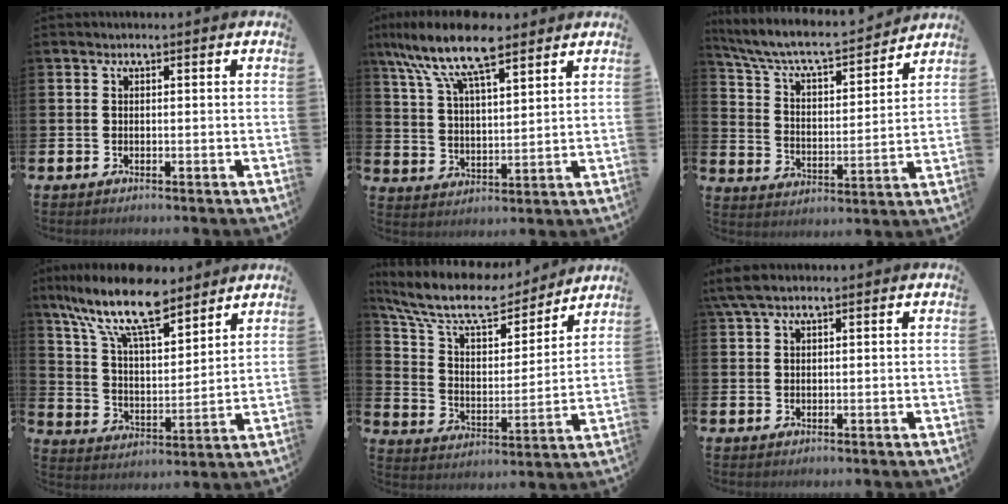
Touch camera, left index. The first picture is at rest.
{"total": 11.5, "force": [9.1, 3.3, 6.2], "torque": [-0.138, -0.026, 0.162]}
{"total": 7.3, "force": [6.5, 1.6, 2.8], "torque": [-0.091, -0.048, 0.109]}
{"total": 12.6, "force": [10.0, 4.1, 6.6], "torque": [-0.146, -0.048, 0.172]}
{"total": 11.6, "force": [10.1, 3.3, 4.7], "torque": [-0.119, -0.069, 0.170]}
{"total": 3.3, "force": [2.3, 1.1, 2.0], "torque": [-0.044, 0.005, 0.042]}